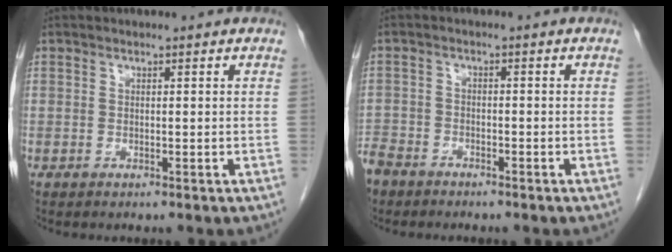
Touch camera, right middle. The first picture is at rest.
{"total": 6.3, "force": [-5.1, 3.3, 1.5], "torque": [-0.036, -0.002, -0.095]}